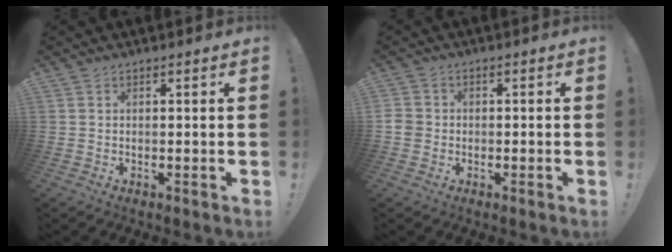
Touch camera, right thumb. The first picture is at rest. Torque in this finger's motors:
{"motor_torque": [0.25, 0.06, -0.03, 0.08, 0.00]}